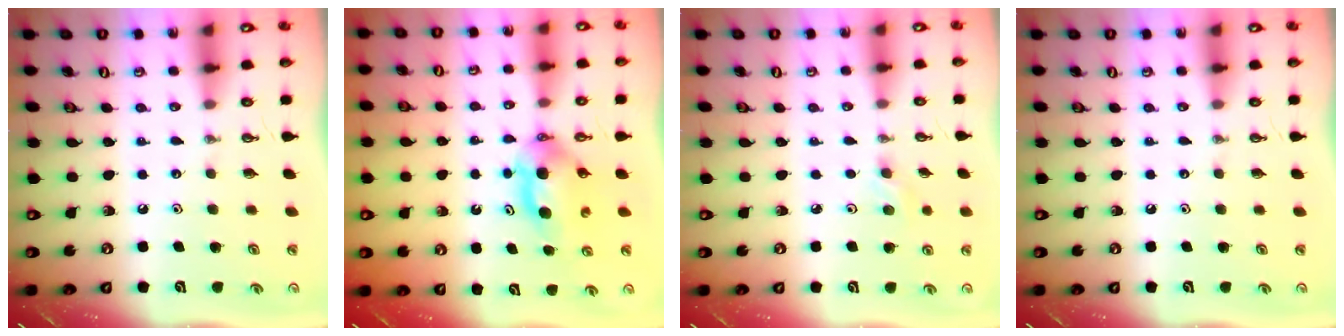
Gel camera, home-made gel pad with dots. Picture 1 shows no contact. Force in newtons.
{"total": 6.2, "press": 5.6, "slide": 2.7}
{"total": 2.6, "press": 2.5, "slide": 0.8}
{"total": 0.0}